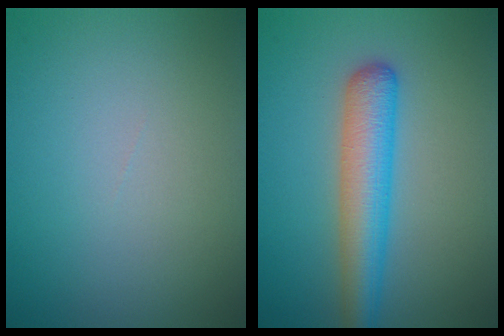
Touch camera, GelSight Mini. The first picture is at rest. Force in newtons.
{"total": 5.0, "press": 5.0, "slide": 0.1}